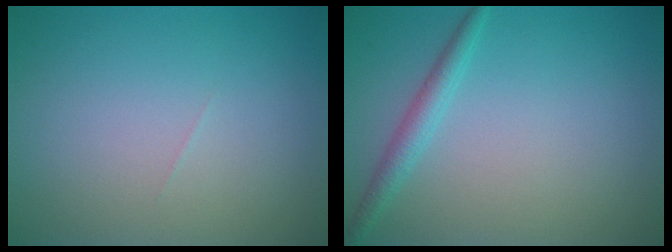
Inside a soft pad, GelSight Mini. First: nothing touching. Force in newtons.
{"total": 1.9, "press": 1.9, "slide": 0.1}